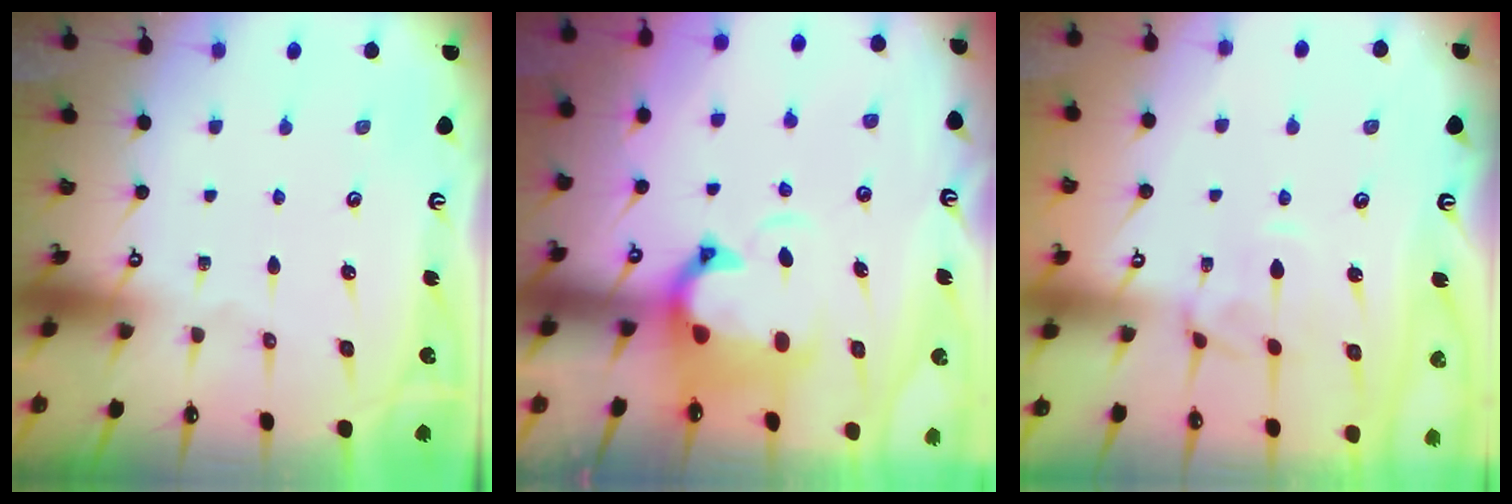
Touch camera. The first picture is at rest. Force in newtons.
{"total": 3.1, "press": 2.8, "slide": 1.4}
{"total": 0.7, "press": 0.4, "slide": 0.6}